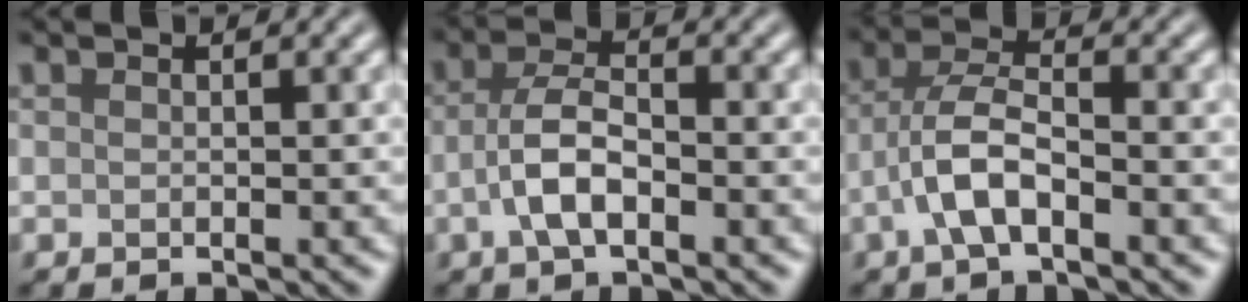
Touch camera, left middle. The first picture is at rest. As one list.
[{"total": 4.0, "force": [-1.3, 1.7, 3.4], "torque": [-0.068, 0.005, -0.033]}, {"total": 4.6, "force": [-1.9, 1.7, 3.8], "torque": [-0.078, 0.008, -0.044]}]